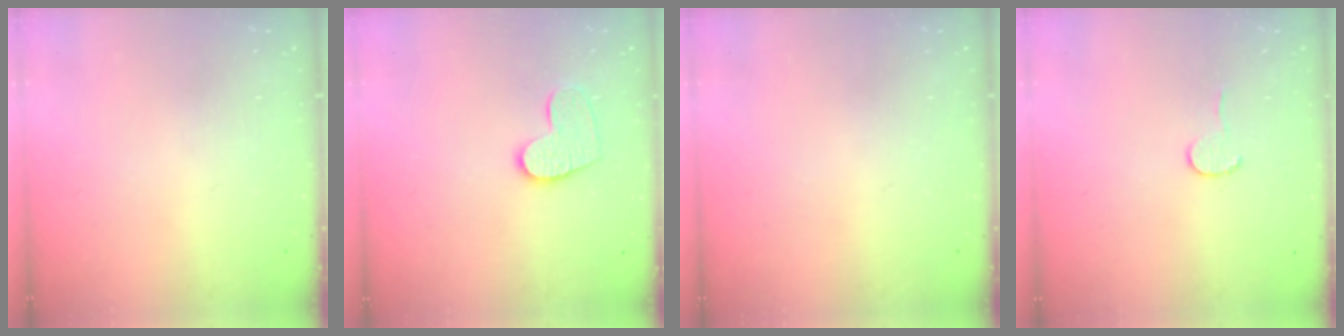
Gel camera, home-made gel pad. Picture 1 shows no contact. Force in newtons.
{"total": 9.9, "press": 9.9, "slide": 0.7}
{"total": 0.0}
{"total": 3.7, "press": 3.7, "slide": 0.4}